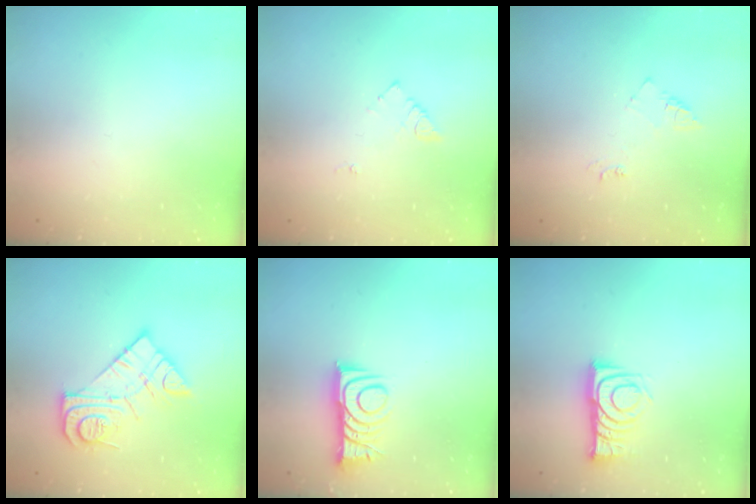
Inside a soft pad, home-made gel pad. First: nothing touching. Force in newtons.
{"total": 4.0, "press": 4.0, "slide": 0.5}
{"total": 5.5, "press": 5.5, "slide": 0.6}
{"total": 13.4, "press": 13.4, "slide": 1.1}
{"total": 8.8, "press": 8.8, "slide": 0.1}
{"total": 9.7, "press": 9.7, "slide": 0.4}